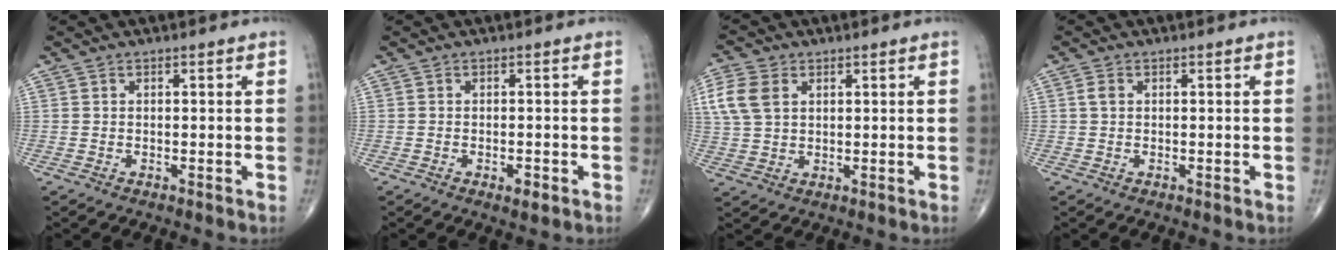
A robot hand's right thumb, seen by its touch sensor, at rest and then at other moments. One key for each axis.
{"total": 2.2, "fx": -1.0, "fy": 0.9, "fz": 1.7, "tx": -0.025, "ty": 0.000, "tz": -0.014}
{"total": 7.6, "fx": 2.4, "fy": 5.3, "fz": 4.9, "tx": -0.107, "ty": 0.002, "tz": 0.048}
{"total": 1.5, "fx": 0.3, "fy": 1.1, "fz": 1.0, "tx": -0.021, "ty": 0.004, "tz": 0.005}